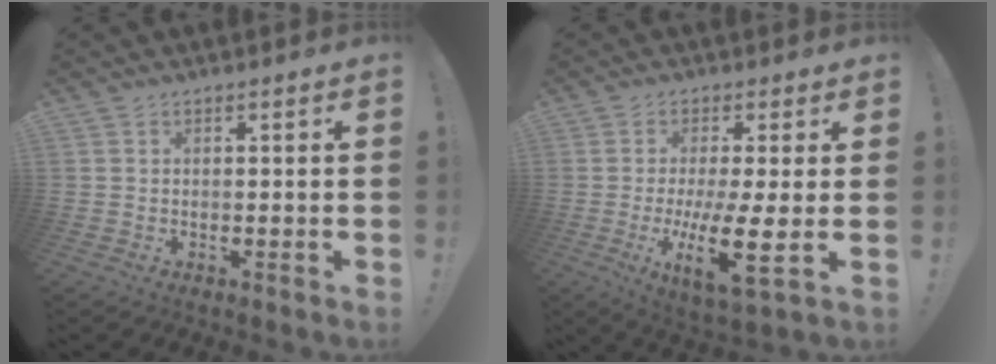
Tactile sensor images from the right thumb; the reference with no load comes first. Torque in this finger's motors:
{"motor_torque": [0.56, 0.50, 0.55, 0.05, 0.10]}